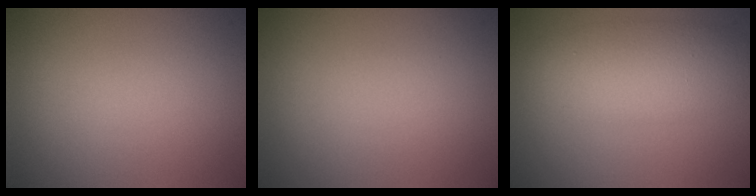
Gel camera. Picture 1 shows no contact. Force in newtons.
{"total": 0.0}
{"total": 4.9, "press": 4.9, "slide": 0.2}